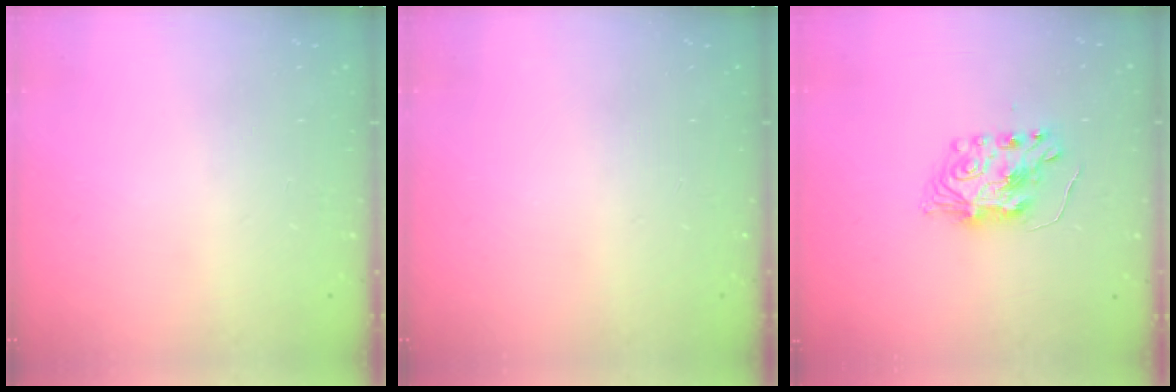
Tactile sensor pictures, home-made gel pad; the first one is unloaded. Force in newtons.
{"total": 0.0}
{"total": 8.1, "press": 8.1, "slide": 0.5}